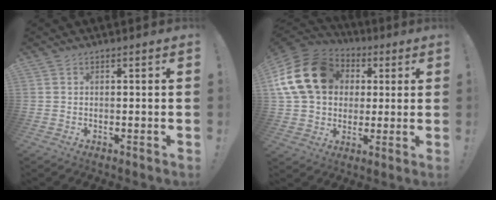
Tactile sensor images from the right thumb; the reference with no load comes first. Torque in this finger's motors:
{"motor_torque": [2.54, 2.43, 1.51, -0.09, 0.31]}